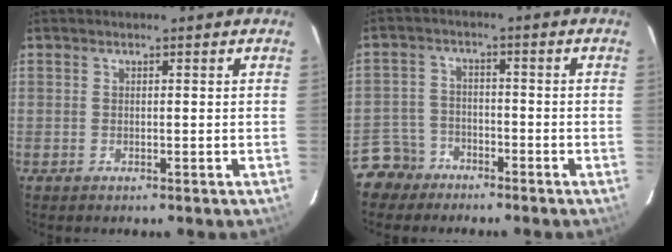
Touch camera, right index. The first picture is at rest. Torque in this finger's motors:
{"motor_torque": [-1.29, -0.85, -1.05, -0.21]}